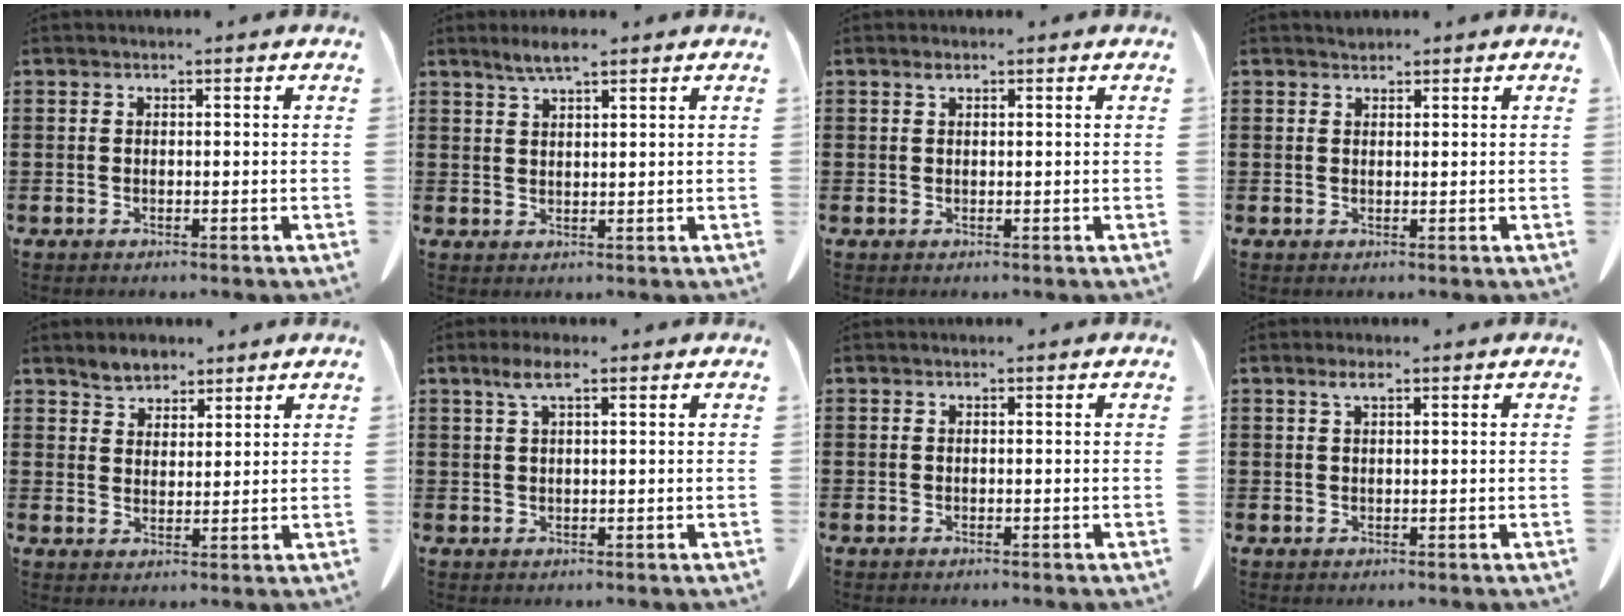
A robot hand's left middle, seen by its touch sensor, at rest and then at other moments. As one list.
[{"total": 3.4, "force": [2.5, 0.5, 2.3], "torque": [-0.050, 0.001, 0.045]}, {"total": 0.8, "force": [0.4, 0.3, 0.6], "torque": [-0.013, 0.000, 0.009]}, {"total": 0.9, "force": [0.9, 0.2, 0.2], "torque": [-0.005, -0.003, 0.019]}, {"total": 3.8, "force": [3.3, 1.8, 0.5], "torque": [-0.022, 0.002, 0.066]}, {"total": 3.5, "force": [1.8, 0.7, 2.9], "torque": [-0.061, 0.004, 0.030]}, {"total": 0.0}, {"total": 1.9, "force": [1.0, 0.3, 1.6], "torque": [-0.034, 0.000, 0.018]}]